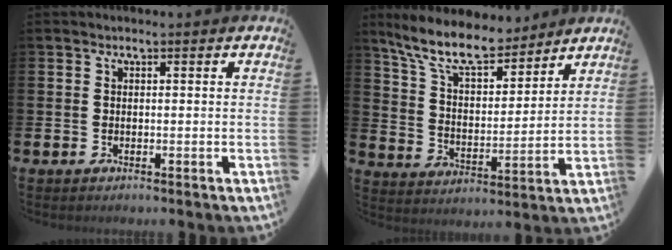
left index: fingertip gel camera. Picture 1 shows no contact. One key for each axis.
{"total": 10.3, "fx": 9.0, "fy": 2.9, "fz": 4.1, "tx": -0.111, "ty": -0.046, "tz": 0.162}